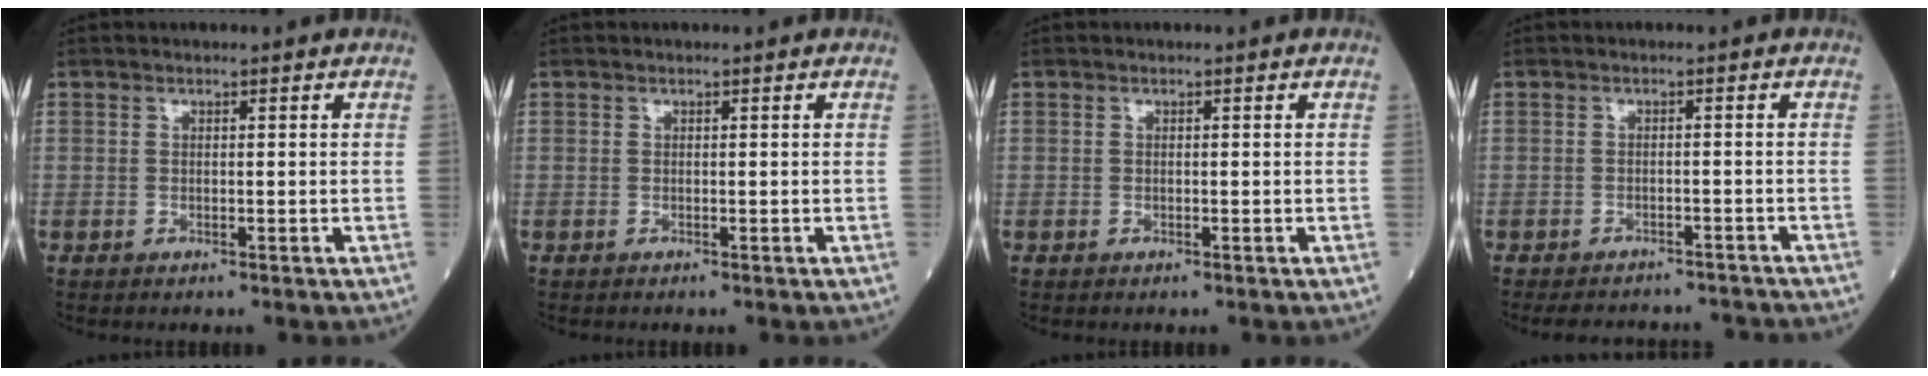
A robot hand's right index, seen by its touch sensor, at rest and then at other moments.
{"total": 0.0}
{"total": 0.0}
{"total": 9.8, "force": [-9.2, 2.8, 2.1], "torque": [-0.034, 0.008, -0.103]}